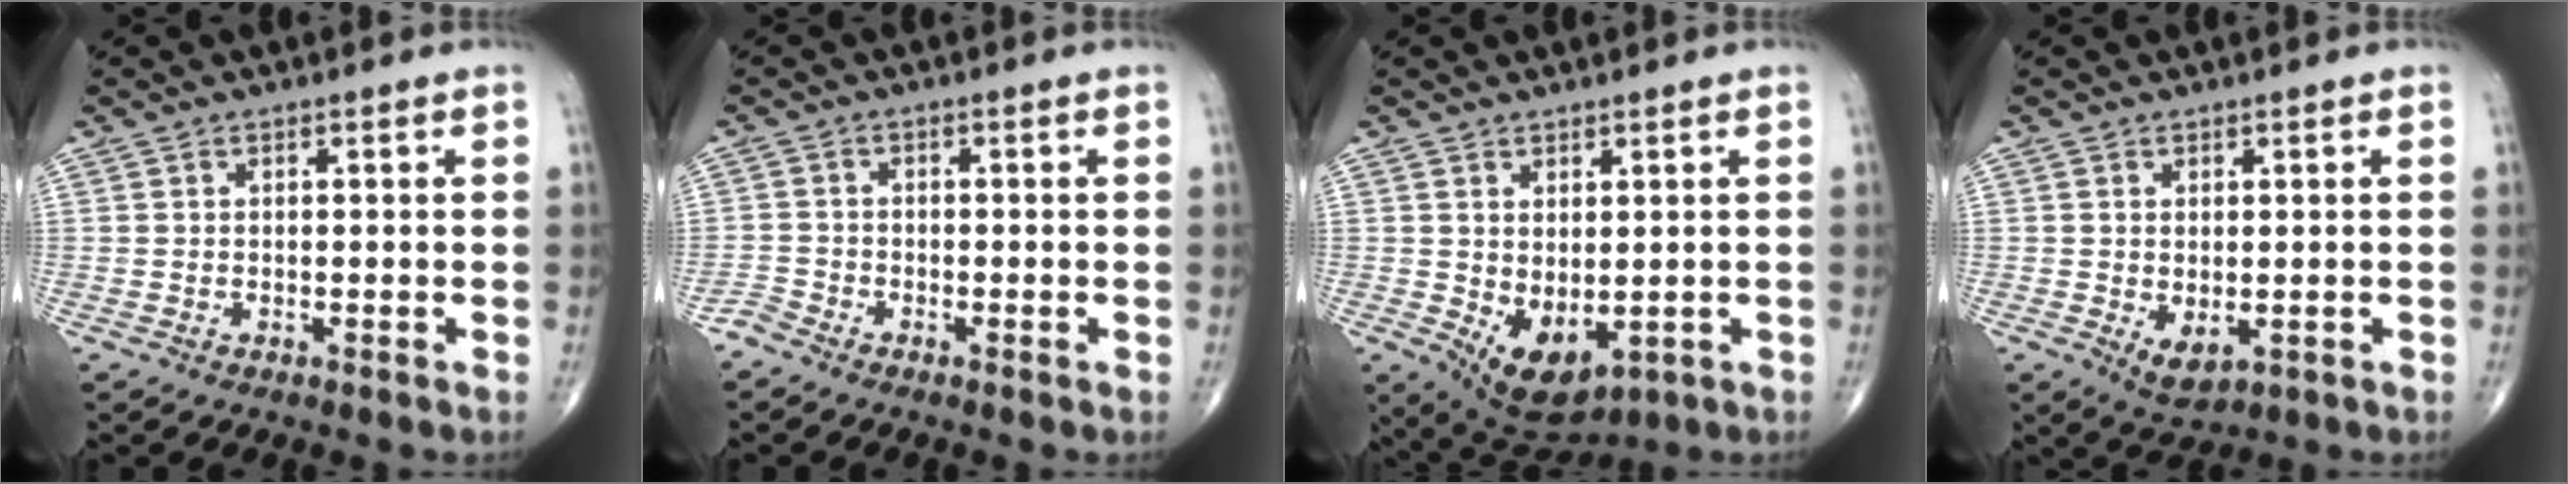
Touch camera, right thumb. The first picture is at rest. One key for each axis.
{"total": 2.1, "fx": -2.1, "fy": 0.5, "fz": 0.2, "tx": -0.005, "ty": -0.008, "tz": -0.050}
{"total": 8.2, "fx": -1.0, "fy": 4.6, "fz": 6.7, "tx": -0.094, "ty": -0.010, "tz": 0.009}
{"total": 3.9, "fx": -0.6, "fy": 2.2, "fz": 3.2, "tx": -0.048, "ty": -0.008, "tz": 0.002}